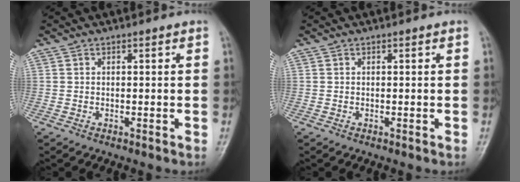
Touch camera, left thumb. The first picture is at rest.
{"total": 0.0}